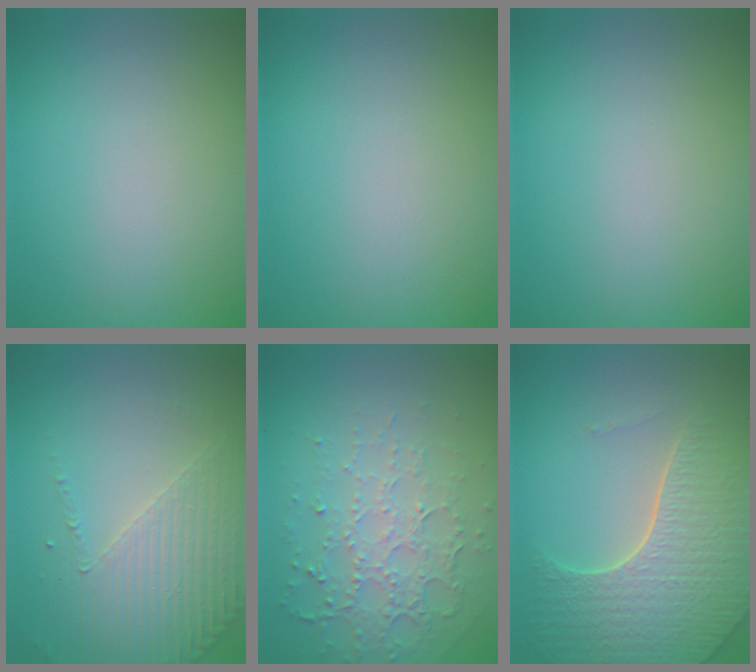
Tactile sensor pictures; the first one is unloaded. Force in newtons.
{"total": 0.0}
{"total": 0.0}
{"total": 4.4, "press": 3.3, "slide": 2.9}
{"total": 4.9, "press": 3.3, "slide": 3.6}
{"total": 7.3, "press": 5.3, "slide": 5.0}